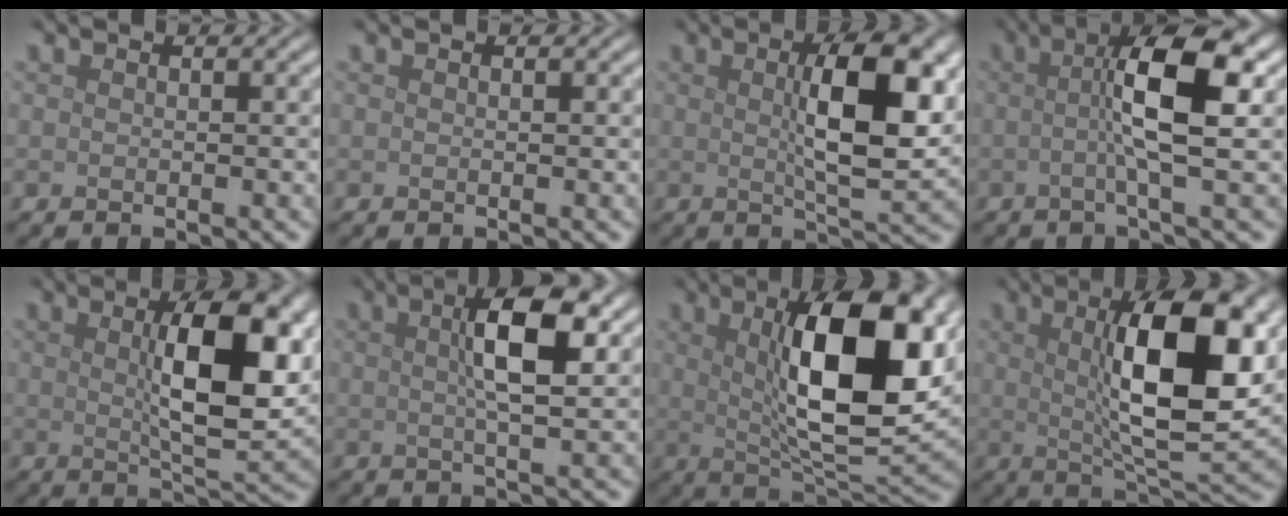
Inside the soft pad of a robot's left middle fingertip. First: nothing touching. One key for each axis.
{"total": 0.0}
{"total": 8.5, "fx": 1.5, "fy": 2.5, "fz": 8.0, "tx": -0.121, "ty": 0.001, "tz": 0.023}
{"total": 6.8, "fx": 0.5, "fy": 1.3, "fz": 6.7, "tx": -0.105, "ty": 0.016, "tz": 0.001}
{"total": 9.4, "fx": 1.7, "fy": 3.0, "fz": 8.8, "tx": -0.133, "ty": -0.001, "tz": 0.029}
{"total": 5.9, "fx": 1.4, "fy": 1.4, "fz": 5.6, "tx": -0.084, "ty": 0.013, "tz": 0.018}
{"total": 12.4, "fx": 2.7, "fy": 4.2, "fz": 11.4, "tx": -0.179, "ty": 0.001, "tz": 0.048}
{"total": 11.4, "fx": 2.2, "fy": 3.4, "fz": 10.7, "tx": -0.167, "ty": 0.001, "tz": 0.041}